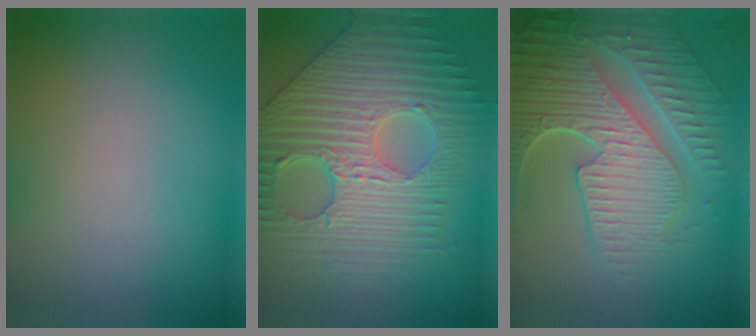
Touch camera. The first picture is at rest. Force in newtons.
{"total": 8.2, "press": 6.7, "slide": 4.6}
{"total": 8.7, "press": 6.2, "slide": 6.1}